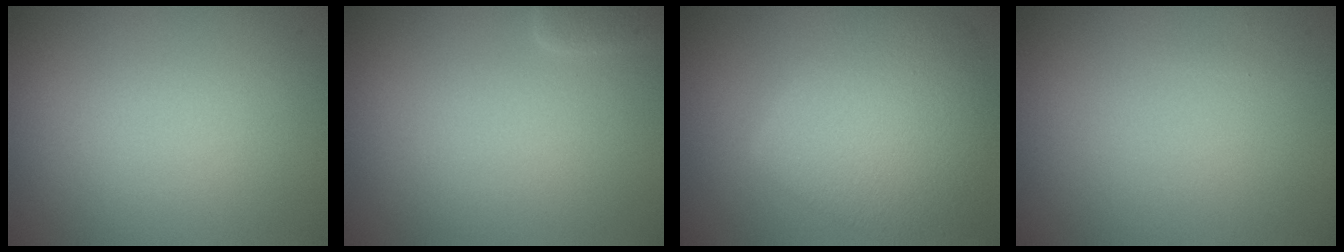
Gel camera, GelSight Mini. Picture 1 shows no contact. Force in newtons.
{"total": 1.2, "press": 1.2, "slide": 0.1}
{"total": 6.8, "press": 6.8, "slide": 0.3}
{"total": 0.0}